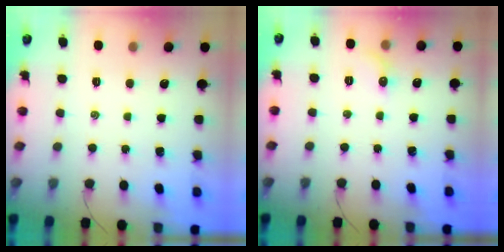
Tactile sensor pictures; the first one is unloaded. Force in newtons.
{"total": 5.3, "press": 5.0, "slide": 1.8}